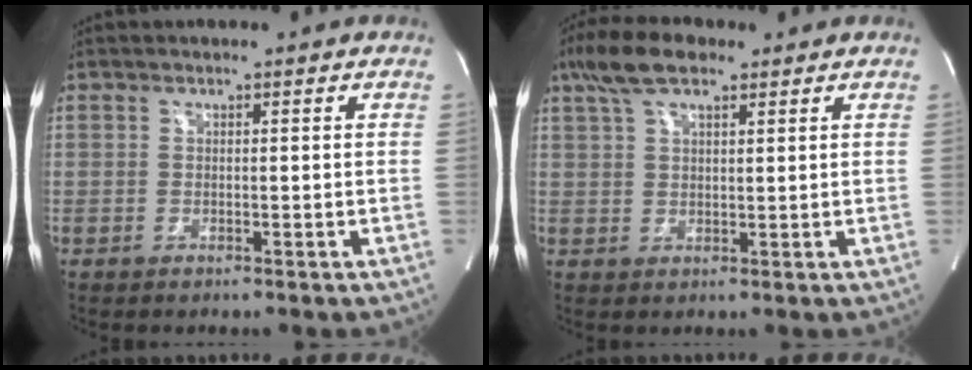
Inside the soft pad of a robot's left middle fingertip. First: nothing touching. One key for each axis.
{"total": 7.6, "fx": 5.0, "fy": 2.6, "fz": 5.1, "tx": -0.107, "ty": 0.025, "tz": 0.093}